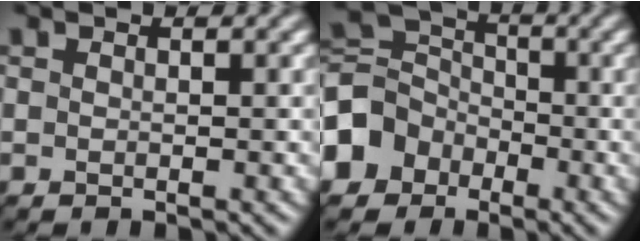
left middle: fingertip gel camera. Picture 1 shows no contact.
{"total": 5.7, "force": [-3.1, 4.6, 1.4], "torque": [-0.028, 0.012, -0.074]}